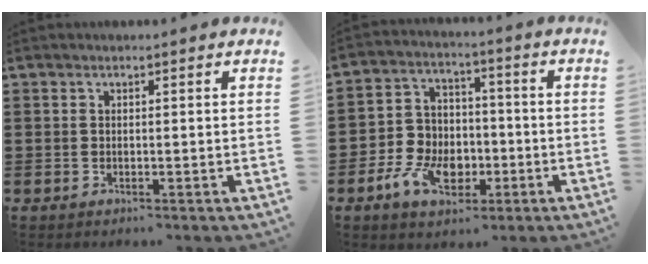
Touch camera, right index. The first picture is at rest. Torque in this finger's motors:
{"motor_torque": [2.14, 0.00, 0.31, 0.12]}